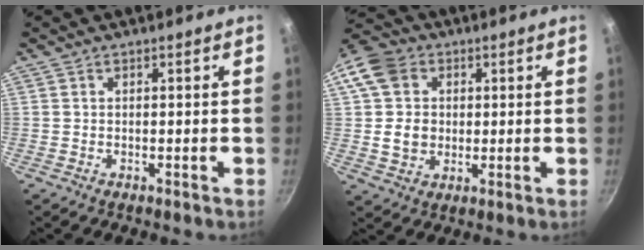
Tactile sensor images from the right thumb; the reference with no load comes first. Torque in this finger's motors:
{"motor_torque": [-0.08, 0.20, 0.38, -0.41, 0.03]}